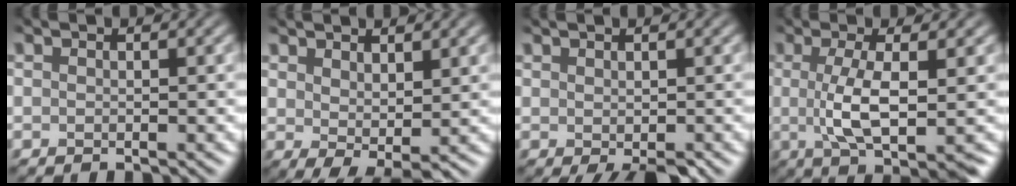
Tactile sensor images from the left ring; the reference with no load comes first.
{"total": 2.9, "force": [1.5, 1.1, 2.3], "torque": [-0.040, -0.010, 0.029]}
{"total": 1.2, "force": [-0.2, 0.4, 1.1], "torque": [-0.013, -0.002, 0.000]}
{"total": 4.9, "force": [-0.7, 0.8, 4.8], "torque": [-0.082, -0.005, -0.013]}